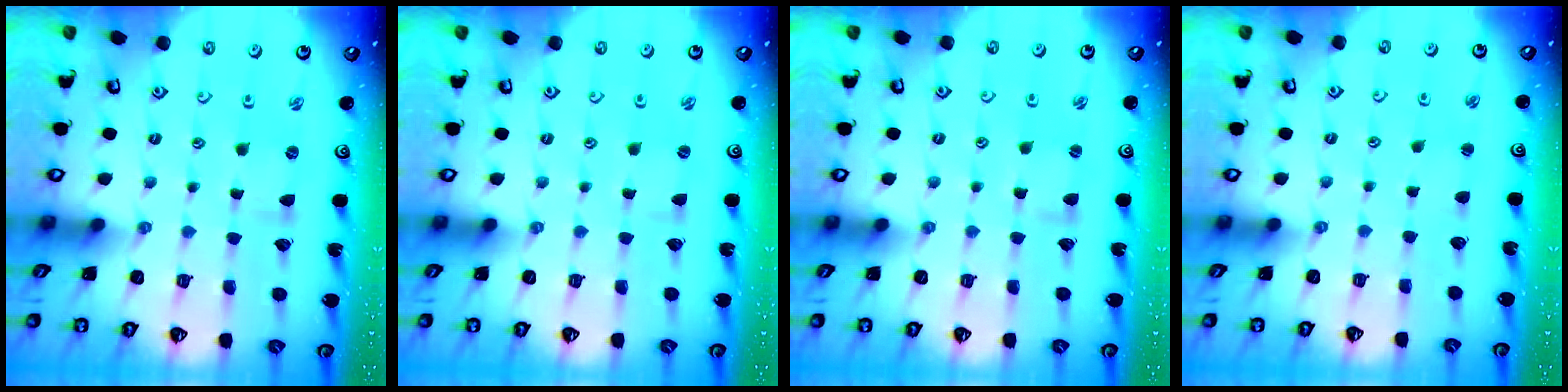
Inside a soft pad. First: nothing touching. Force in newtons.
{"total": 0.0}
{"total": 1.6, "press": 1.6, "slide": 0.2}
{"total": 2.5, "press": 2.5, "slide": 0.4}